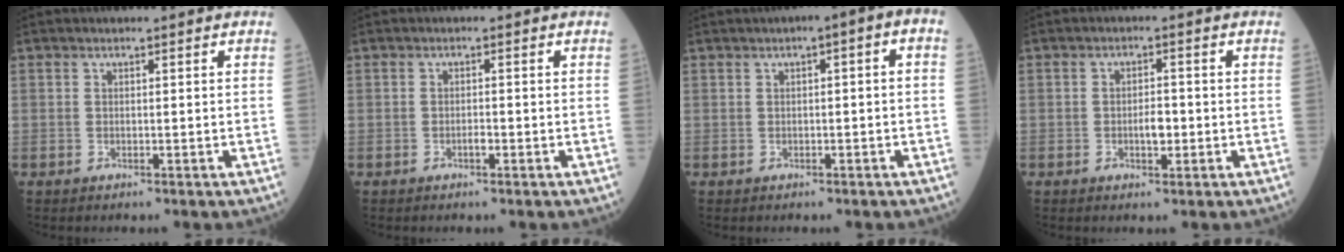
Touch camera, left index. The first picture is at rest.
{"total": 0.9, "force": [-0.6, 0.2, 0.6], "torque": [-0.009, -0.002, -0.013]}
{"total": 3.5, "force": [0.4, 0.7, 3.4], "torque": [-0.041, 0.015, 0.000]}
{"total": 2.4, "force": [-0.8, 1.0, 2.1], "torque": [-0.032, 0.000, -0.013]}